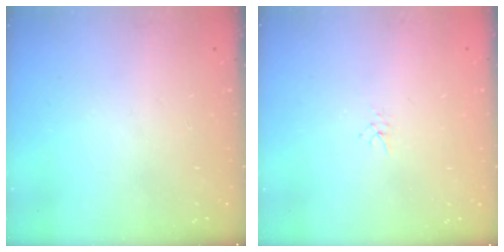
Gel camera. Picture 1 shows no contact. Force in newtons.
{"total": 1.9, "press": 1.9, "slide": 0.3}